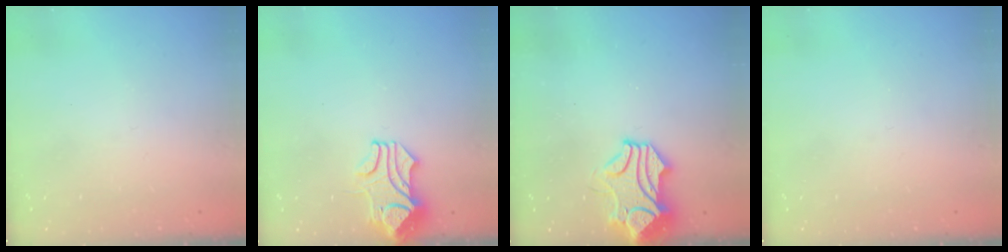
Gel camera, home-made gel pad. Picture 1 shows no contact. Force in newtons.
{"total": 1.1, "press": 0.6, "slide": 0.9}
{"total": 3.9, "press": 3.6, "slide": 1.4}
{"total": 0.0}